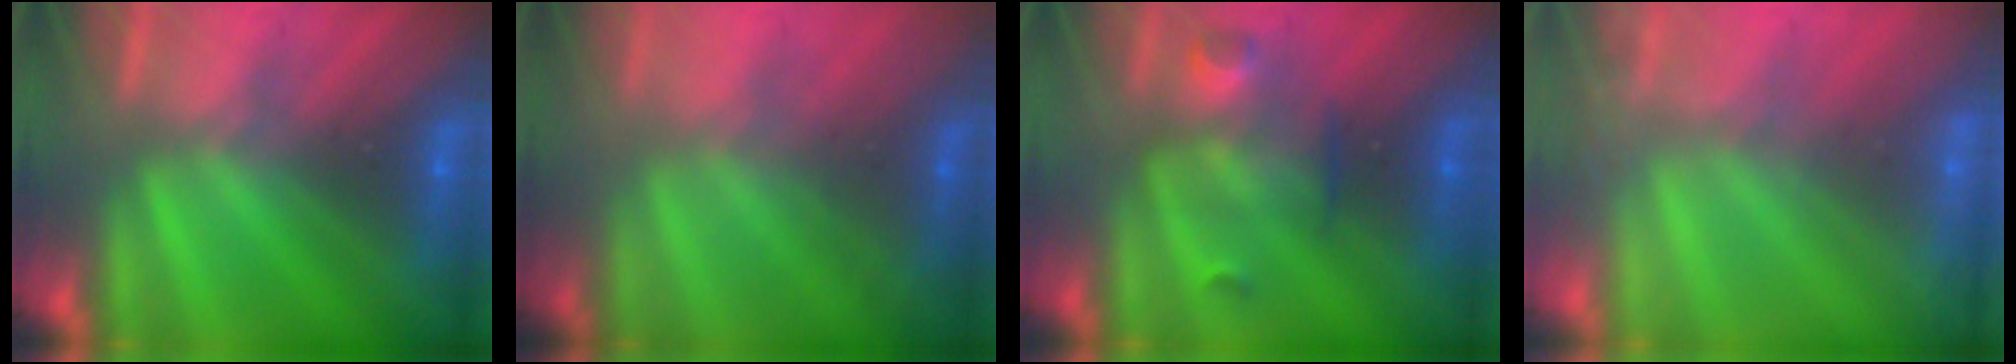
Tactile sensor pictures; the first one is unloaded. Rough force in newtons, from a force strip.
{"total": 1.7}
{"total": 2.8}
{"total": 2.4}